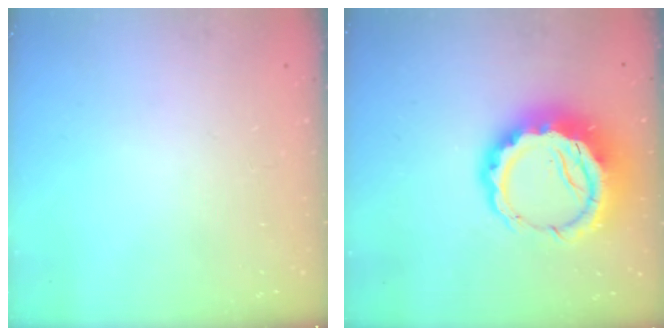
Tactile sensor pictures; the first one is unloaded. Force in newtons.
{"total": 14.2, "press": 13.9, "slide": 2.9}